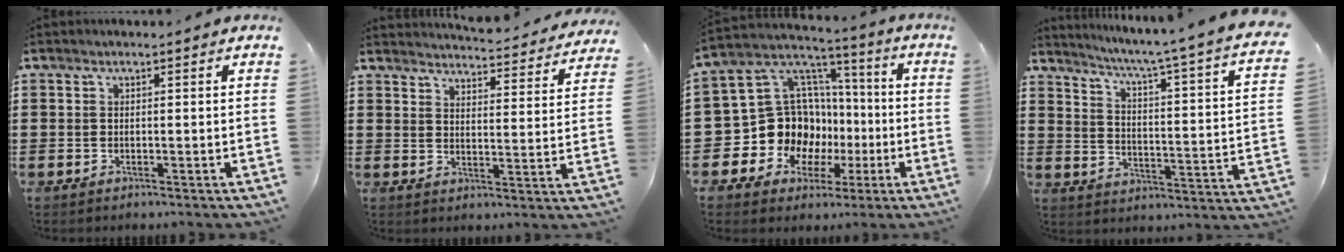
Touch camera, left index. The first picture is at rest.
{"total": 4.2, "force": [4.1, -0.5, 0.4], "torque": [-0.012, -0.039, 0.065]}
{"total": 14.0, "force": [-3.0, 12.6, 5.2], "torque": [-0.151, -0.012, -0.038]}
{"total": 4.4, "force": [3.2, -1.4, 2.7], "torque": [-0.068, -0.047, 0.038]}